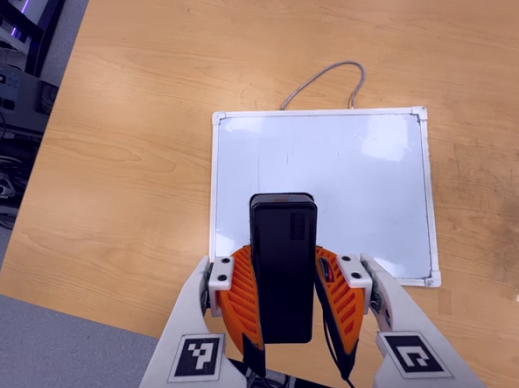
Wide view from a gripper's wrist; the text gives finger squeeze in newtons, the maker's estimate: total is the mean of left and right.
{"total": 5.9, "left": 5.1, "right": 6.7}